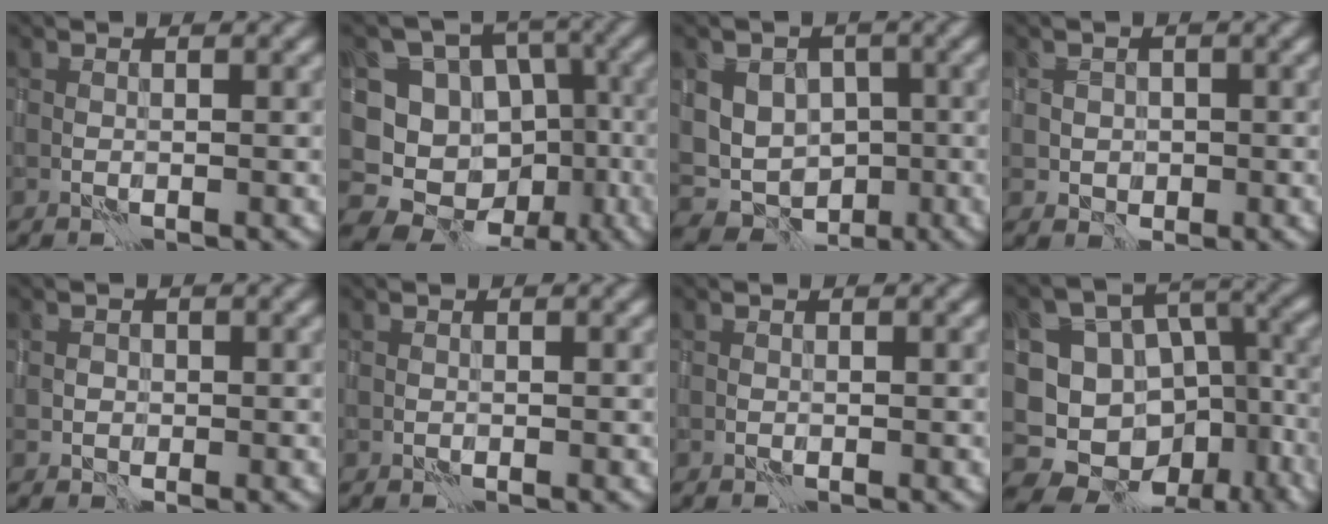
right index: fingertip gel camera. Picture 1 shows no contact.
{"total": 13.9, "force": [-5.7, 12.1, 3.7], "torque": [-0.061, -0.023, -0.078]}
{"total": 6.6, "force": [-0.2, 5.8, 3.2], "torque": [-0.022, 0.004, -0.012]}
{"total": 1.4, "force": [0.0, 1.4, 0.0], "torque": [0.005, -0.004, 0.002]}
{"total": 0.8, "force": [0.1, 0.8, -0.1], "torque": [0.007, -0.002, 0.002]}
{"total": 0.0}
{"total": 0.0}
{"total": 13.6, "force": [-5.9, 11.3, 4.7], "torque": [-0.059, -0.022, -0.065]}